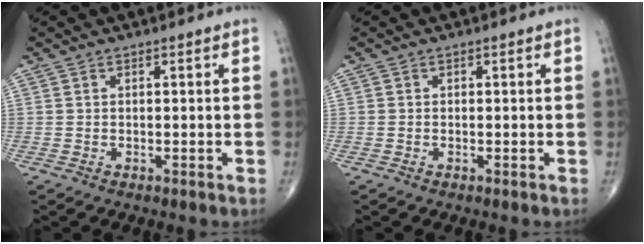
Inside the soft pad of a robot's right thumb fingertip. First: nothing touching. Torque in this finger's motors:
{"motor_torque": [0.01, 0.16, 0.24, 0.13, -0.01]}